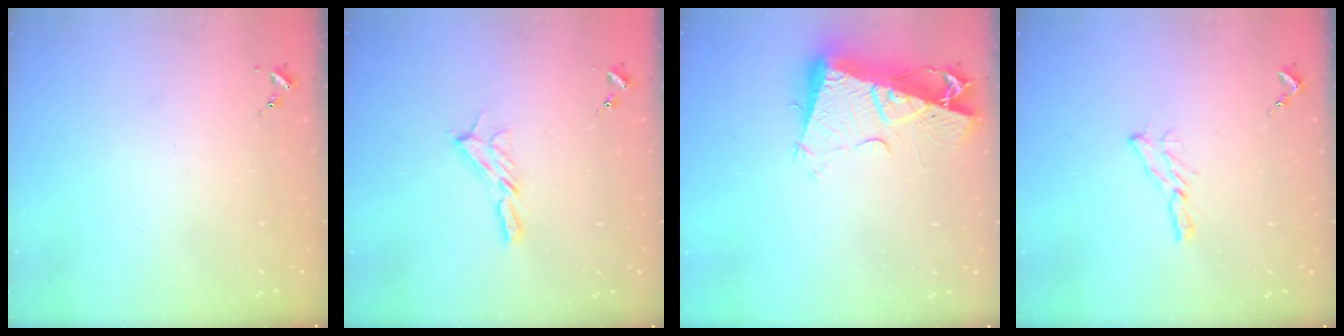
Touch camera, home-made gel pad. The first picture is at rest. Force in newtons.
{"total": 7.1, "press": 7.1, "slide": 0.2}
{"total": 15.1, "press": 14.9, "slide": 1.8}
{"total": 5.9, "press": 5.9, "slide": 0.5}